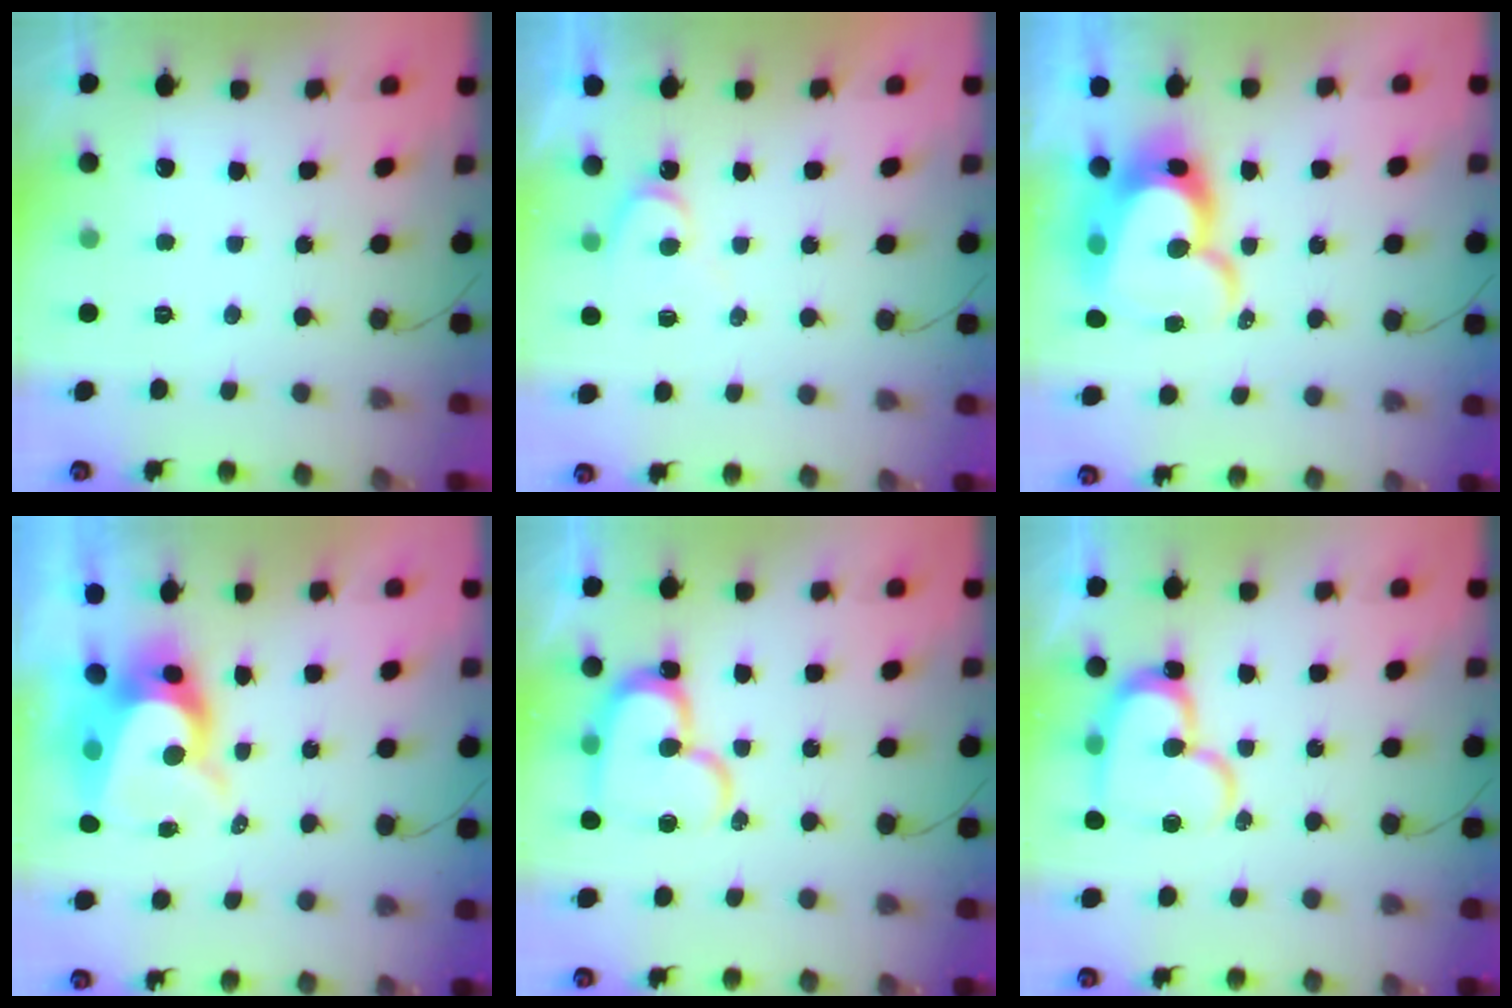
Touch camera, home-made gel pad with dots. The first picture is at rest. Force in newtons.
{"total": 8.1, "press": 8.0, "slide": 0.3}
{"total": 18.7, "press": 18.6, "slide": 1.9}
{"total": 10.8, "press": 10.8, "slide": 1.1}
{"total": 15.6, "press": 15.5, "slide": 1.2}
{"total": 15.6, "press": 15.5, "slide": 1.2}